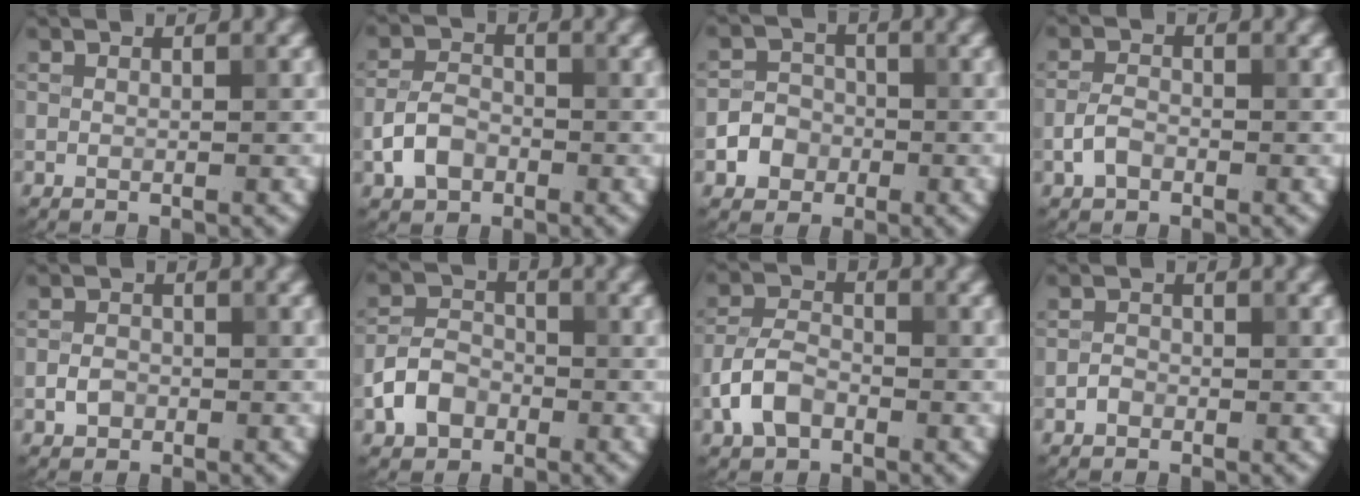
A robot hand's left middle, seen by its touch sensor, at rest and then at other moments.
{"total": 3.3, "force": [-1.4, 2.3, 1.9], "torque": [-0.035, 0.005, -0.033]}
{"total": 2.8, "force": [-1.1, 2.4, 0.9], "torque": [-0.004, 0.004, -0.022]}
{"total": 1.9, "force": [-1.0, 1.2, 1.1], "torque": [-0.022, 0.005, -0.023]}
{"total": 1.5, "force": [-0.6, 1.2, 0.7], "torque": [-0.009, 0.001, -0.014]}
{"total": 3.9, "force": [-1.7, 2.9, 1.9], "torque": [-0.039, 0.004, -0.037]}
{"total": 3.7, "force": [-1.8, 2.4, 2.2], "torque": [-0.045, 0.006, -0.043]}
{"total": 1.0, "force": [-0.6, 0.7, 0.3], "torque": [-0.004, 0.002, -0.012]}